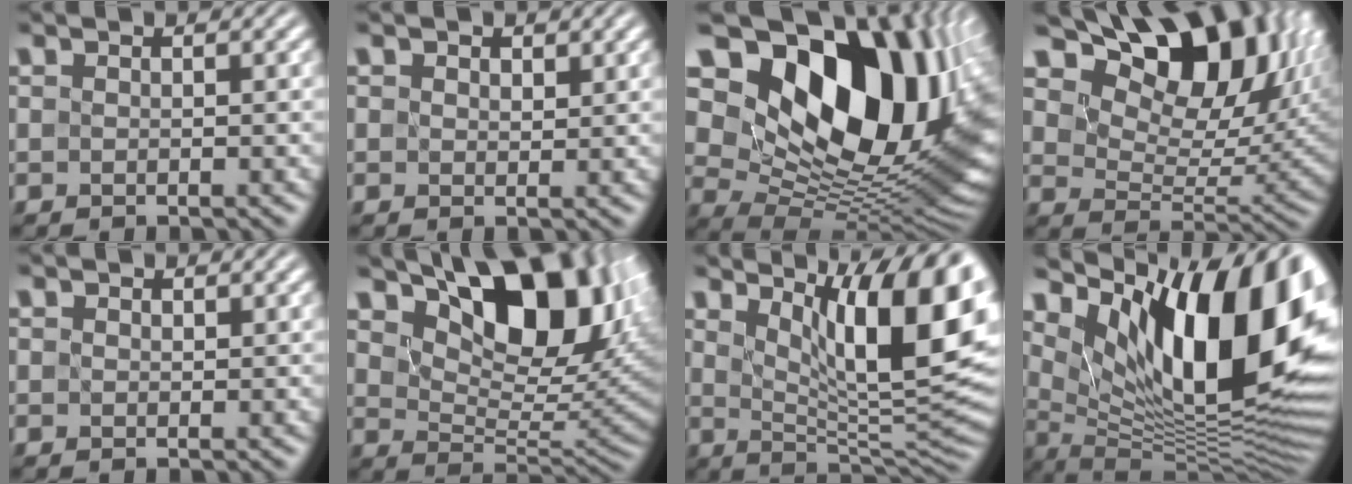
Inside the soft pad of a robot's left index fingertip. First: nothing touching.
{"total": 1.3, "force": [0.9, 0.9, 0.5], "torque": [-0.009, -0.002, 0.013]}
{"total": 18.8, "force": [7.0, 11.9, 12.8], "torque": [-0.206, 0.006, 0.135]}
{"total": 14.4, "force": [8.4, 7.4, 9.1], "torque": [-0.144, 0.010, 0.143]}
{"total": 0.7, "force": [0.4, 0.5, 0.3], "torque": [-0.004, -0.002, 0.006]}
{"total": 12.0, "force": [6.1, 6.0, 8.4], "torque": [-0.124, 0.002, 0.099]}
{"total": 13.7, "force": [5.6, 4.2, 11.8], "torque": [-0.151, -0.009, 0.090]}
{"total": 16.7, "force": [6.8, 6.9, 13.7], "torque": [-0.191, -0.002, 0.116]}